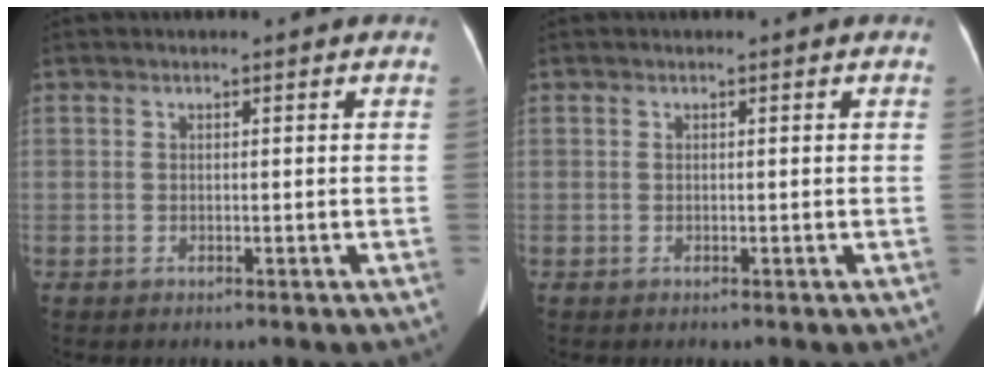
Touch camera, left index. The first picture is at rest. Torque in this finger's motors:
{"motor_torque": [0.00, 0.04, 0.01, 0.01]}